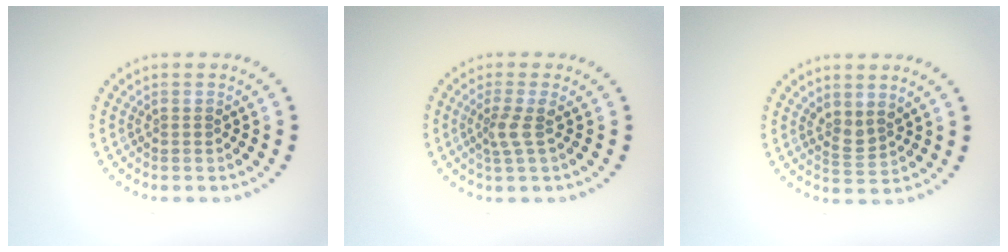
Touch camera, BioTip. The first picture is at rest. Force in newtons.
{"total": 2.0, "press": 1.4, "slide": 1.4}
{"total": 1.9, "press": 1.4, "slide": 1.2}